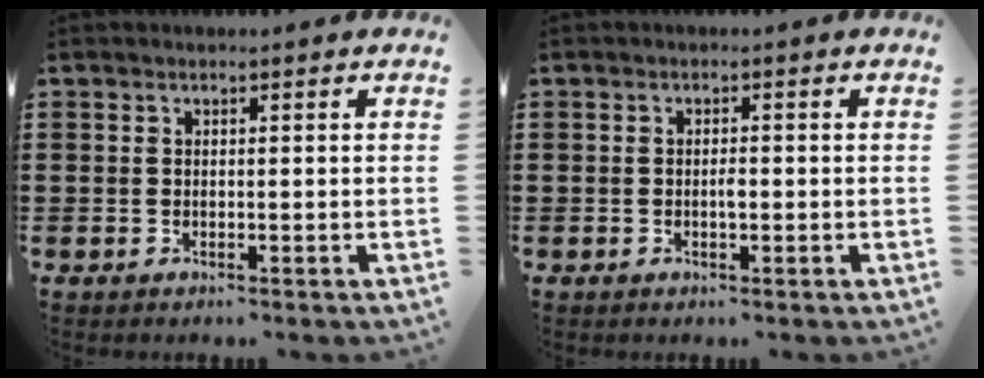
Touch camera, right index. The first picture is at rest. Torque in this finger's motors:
{"motor_torque": [0.83, -0.11, 0.09, 0.01]}